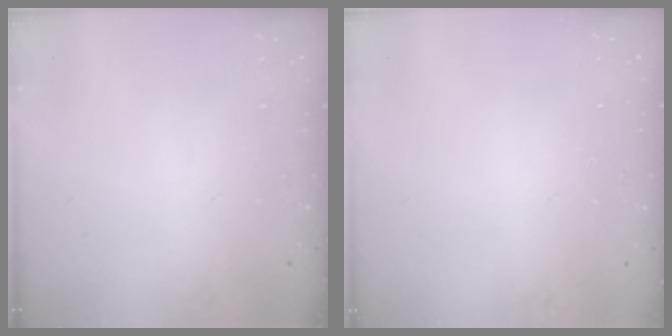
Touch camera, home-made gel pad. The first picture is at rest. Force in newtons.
{"total": 0.0}